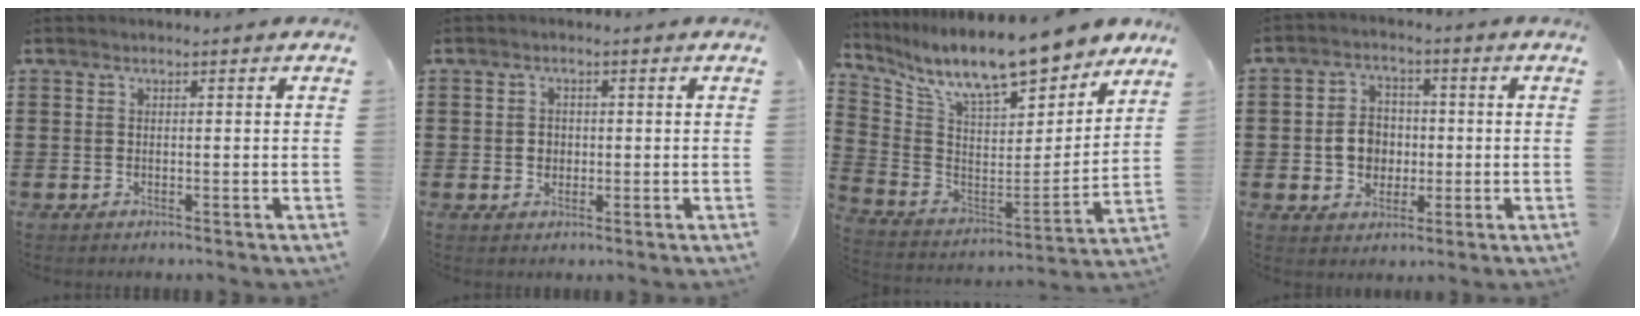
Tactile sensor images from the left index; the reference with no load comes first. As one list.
[{"total": 1.8, "force": [0.1, 1.7, 0.6], "torque": [-0.018, 0.009, -0.001]}, {"total": 12.4, "force": [11.0, 2.1, 5.3], "torque": [-0.133, -0.082, 0.189]}, {"total": 6.0, "force": [-0.4, 5.3, 2.8], "torque": [-0.061, 0.013, -0.010]}]